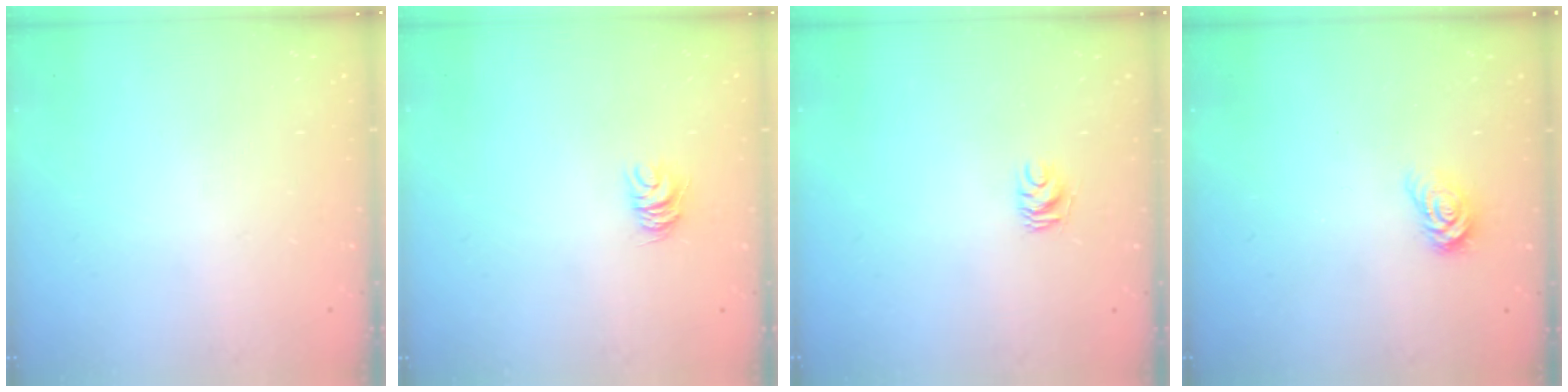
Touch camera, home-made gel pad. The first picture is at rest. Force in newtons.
{"total": 6.2, "press": 6.2, "slide": 0.1}
{"total": 4.6, "press": 4.5, "slide": 0.5}
{"total": 3.9, "press": 3.9, "slide": 0.4}